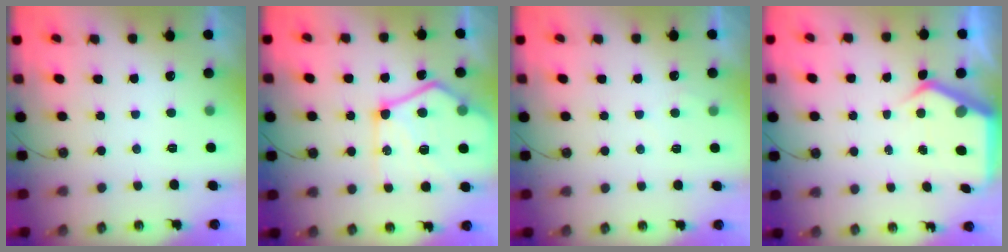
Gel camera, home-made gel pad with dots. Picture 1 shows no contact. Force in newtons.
{"total": 21.8, "press": 21.7, "slide": 2.0}
{"total": 2.2, "press": 2.2, "slide": 0.3}
{"total": 5.6, "press": 5.5, "slide": 0.5}